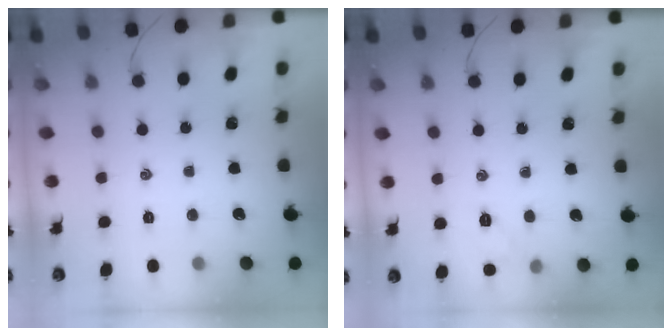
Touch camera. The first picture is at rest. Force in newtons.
{"total": 5.6, "press": 5.4, "slide": 1.5}